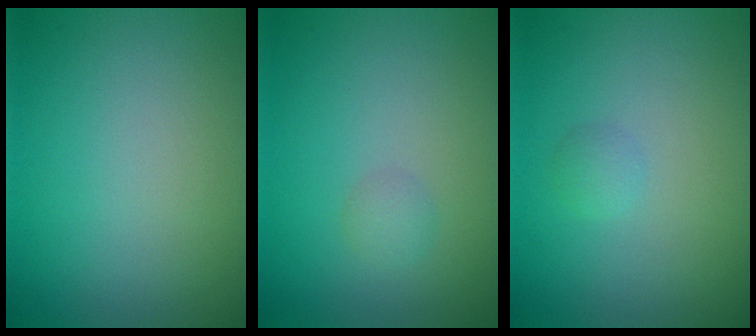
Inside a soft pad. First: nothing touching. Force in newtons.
{"total": 1.0, "press": 1.0, "slide": 0.1}
{"total": 0.8, "press": 0.8, "slide": 0.1}